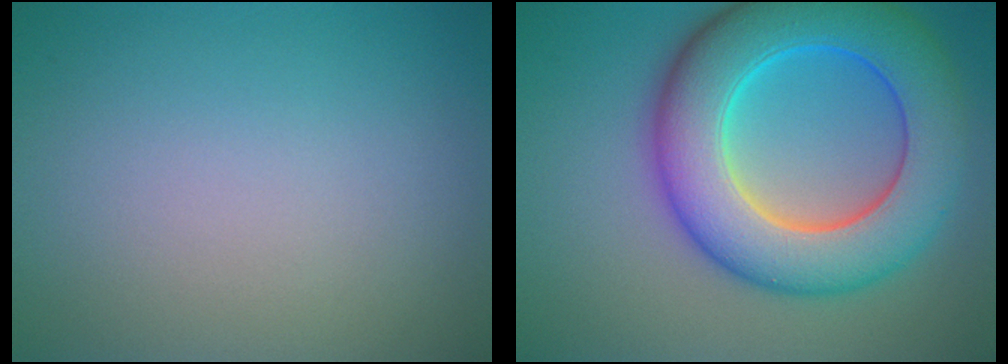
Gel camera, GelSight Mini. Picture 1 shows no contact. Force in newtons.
{"total": 11.1, "press": 11.1, "slide": 0.3}